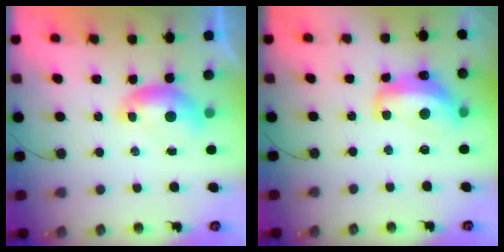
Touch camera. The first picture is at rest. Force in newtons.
{"total": 7.7, "press": 7.6, "slide": 1.1}